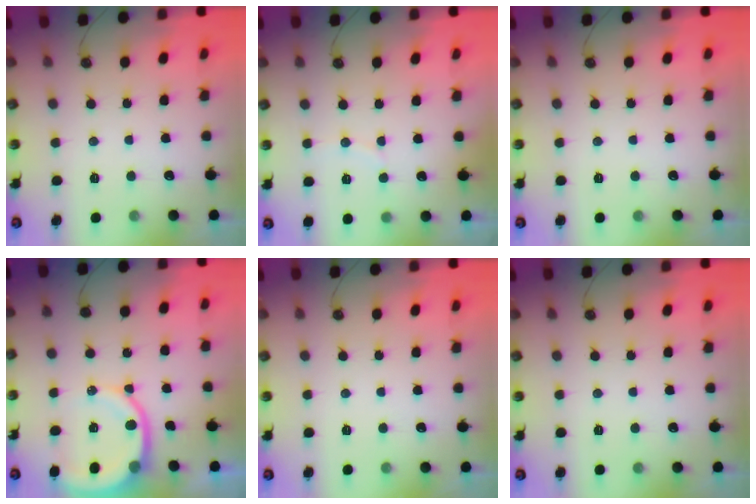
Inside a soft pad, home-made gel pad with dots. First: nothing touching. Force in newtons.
{"total": 4.0, "press": 3.9, "slide": 1.1}
{"total": 0.0}
{"total": 10.9, "press": 10.8, "slide": 1.5}
{"total": 0.0}
{"total": 0.0}